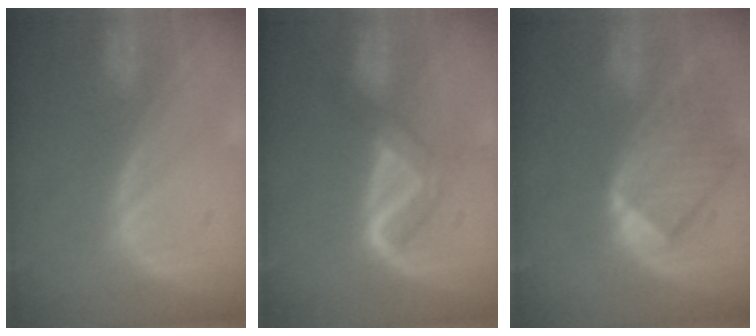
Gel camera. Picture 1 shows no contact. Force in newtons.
{"total": 4.6, "press": 4.5, "slide": 0.6}
{"total": 8.6, "press": 7.8, "slide": 3.7}